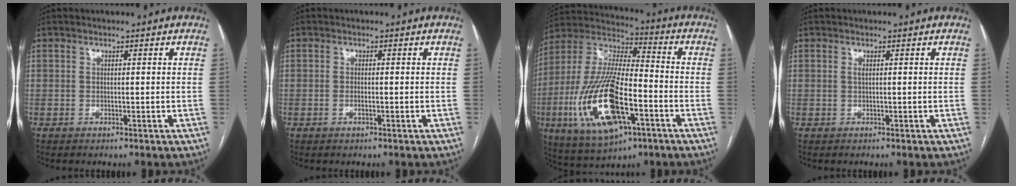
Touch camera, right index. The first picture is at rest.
{"total": 1.1, "force": [-0.3, 0.4, 0.9], "torque": [-0.021, -0.001, -0.005]}
{"total": 21.3, "force": [-7.0, 7.2, 18.8], "torque": [-0.406, -0.015, -0.117]}
{"total": 0.6, "force": [0.2, 0.1, 0.6], "torque": [-0.017, -0.001, 0.004]}